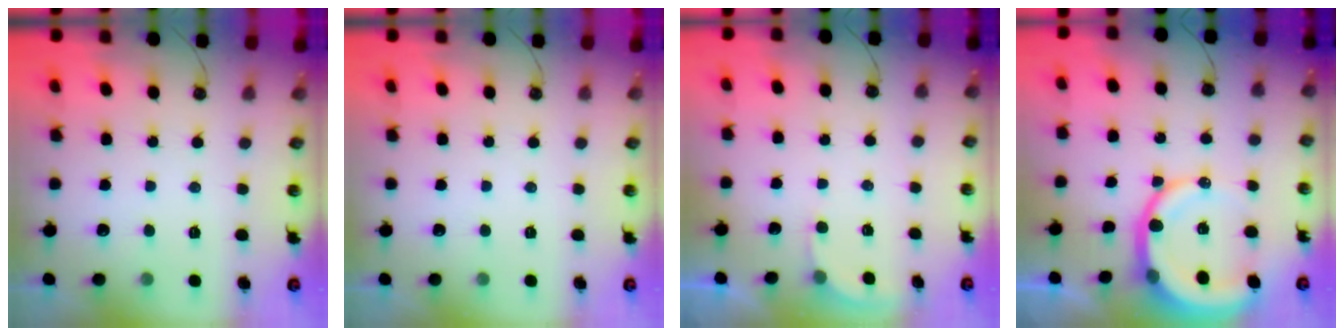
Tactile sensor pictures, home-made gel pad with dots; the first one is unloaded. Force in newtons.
{"total": 0.0}
{"total": 2.6, "press": 2.6, "slide": 0.1}
{"total": 13.2, "press": 13.1, "slide": 1.7}